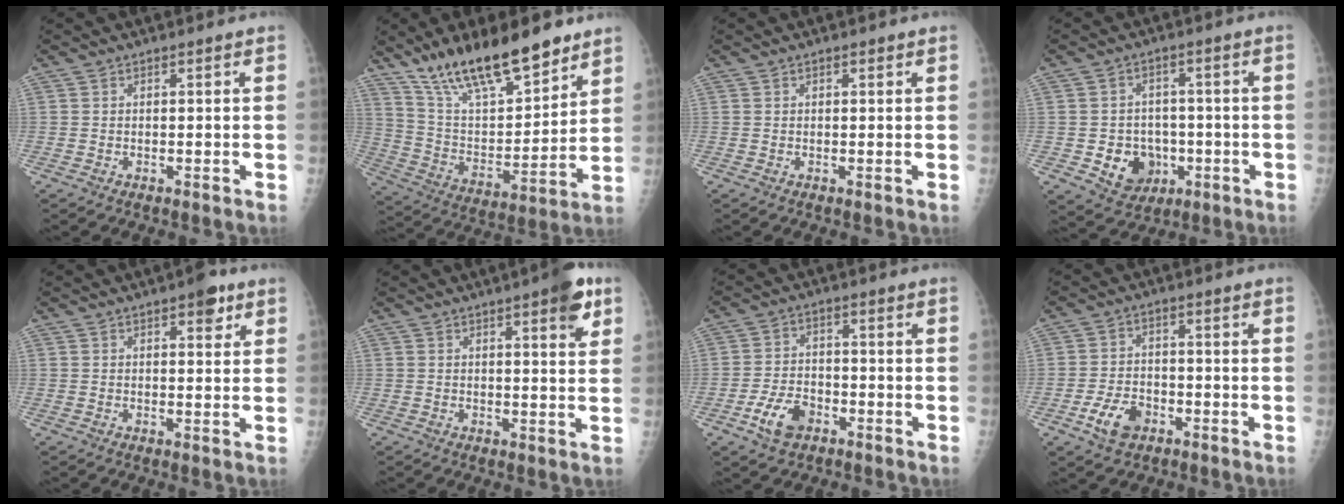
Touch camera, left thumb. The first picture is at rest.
{"total": 21.5, "force": [15.6, 7.1, 13.0], "torque": [-0.185, -0.068, 0.276]}
{"total": 0.7, "force": [0.4, 0.4, 0.4], "torque": [-0.003, -0.001, 0.004]}
{"total": 8.8, "force": [-2.3, 7.5, 4.1], "torque": [-0.030, 0.011, -0.026]}
{"total": 4.4, "force": [2.5, 1.8, 3.1], "torque": [-0.027, -0.008, 0.029]}
{"total": 7.1, "force": [3.7, 1.8, 5.7], "torque": [-0.064, -0.012, 0.043]}
{"total": 7.1, "force": [-3.6, 4.5, 4.2], "torque": [-0.073, 0.019, -0.064]}
{"total": 6.6, "force": [-3.3, 4.3, 3.9], "torque": [-0.066, 0.016, -0.057]}